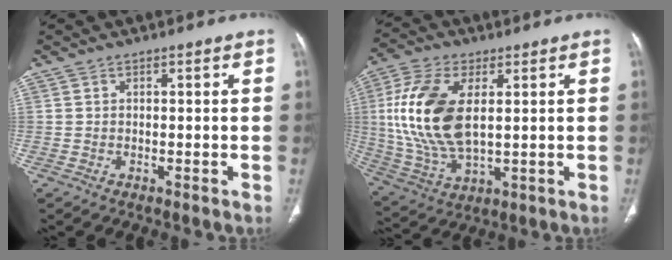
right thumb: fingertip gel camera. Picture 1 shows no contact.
{"total": 17.2, "force": [2.8, 8.9, 14.4], "torque": [-0.302, -0.008, 0.059]}